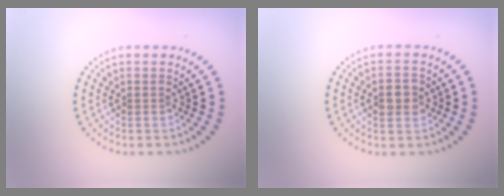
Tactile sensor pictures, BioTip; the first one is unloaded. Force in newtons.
{"total": 2.2, "press": 2.2, "slide": 0.2}